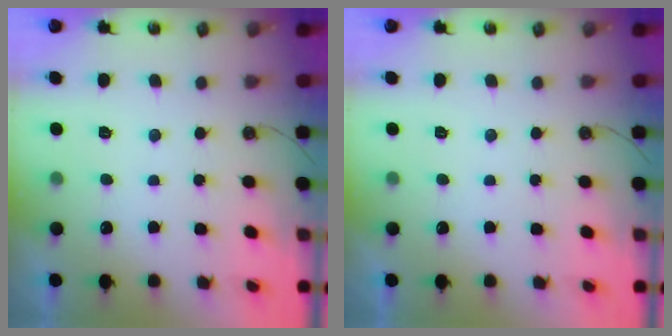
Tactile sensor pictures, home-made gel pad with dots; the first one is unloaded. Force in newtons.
{"total": 0.0}